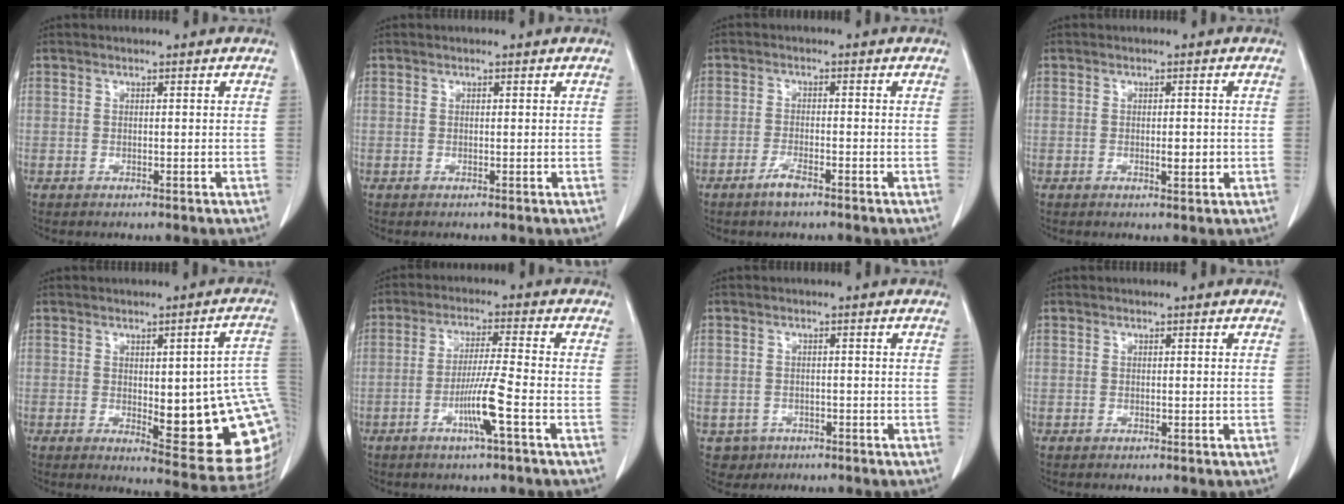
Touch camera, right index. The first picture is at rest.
{"total": 0.0}
{"total": 2.7, "force": [-1.9, 0.3, 1.9], "torque": [-0.039, -0.001, -0.035]}
{"total": 2.1, "force": [-0.3, 0.6, 2.0], "torque": [-0.032, -0.002, -0.002]}
{"total": 18.9, "force": [-0.6, 4.5, 18.4], "torque": [-0.157, 0.005, 0.010]}
{"total": 7.0, "force": [-2.7, -0.8, 6.4], "torque": [-0.124, -0.007, -0.053]}
{"total": 3.1, "force": [-1.3, 2.8, 0.0], "torque": [0.003, 0.010, -0.016]}
{"total": 0.0}